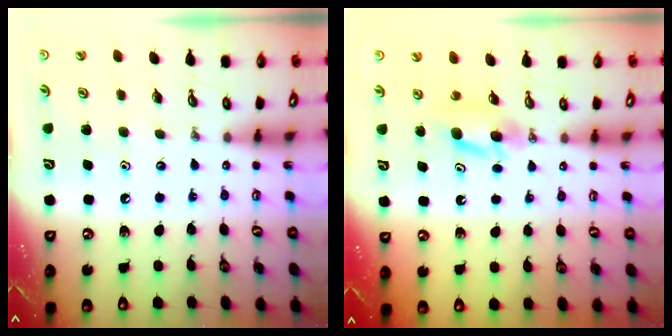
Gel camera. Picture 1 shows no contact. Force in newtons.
{"total": 4.4, "press": 4.4, "slide": 0.6}